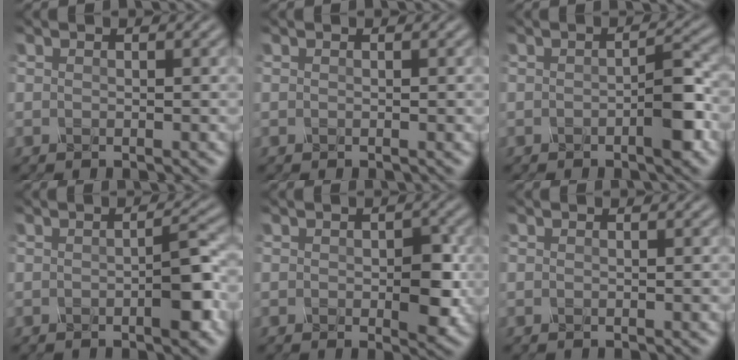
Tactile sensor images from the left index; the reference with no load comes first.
{"total": 0.0}
{"total": 2.8, "force": [-1.3, 0.2, 2.4], "torque": [-0.053, 0.002, -0.017]}
{"total": 3.0, "force": [-1.3, 0.1, 2.7], "torque": [-0.055, 0.001, -0.015]}
{"total": 3.2, "force": [-0.6, 1.4, 2.8], "torque": [-0.056, -0.004, 0.002]}
{"total": 0.6, "force": [-0.1, 0.3, 0.5], "torque": [-0.002, 0.005, -0.006]}